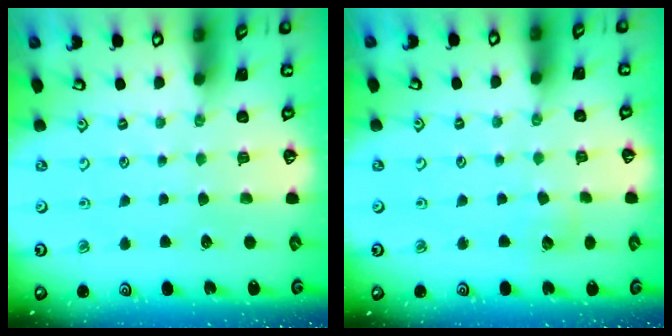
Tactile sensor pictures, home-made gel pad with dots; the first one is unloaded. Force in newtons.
{"total": 3.3, "press": 3.3, "slide": 0.3}